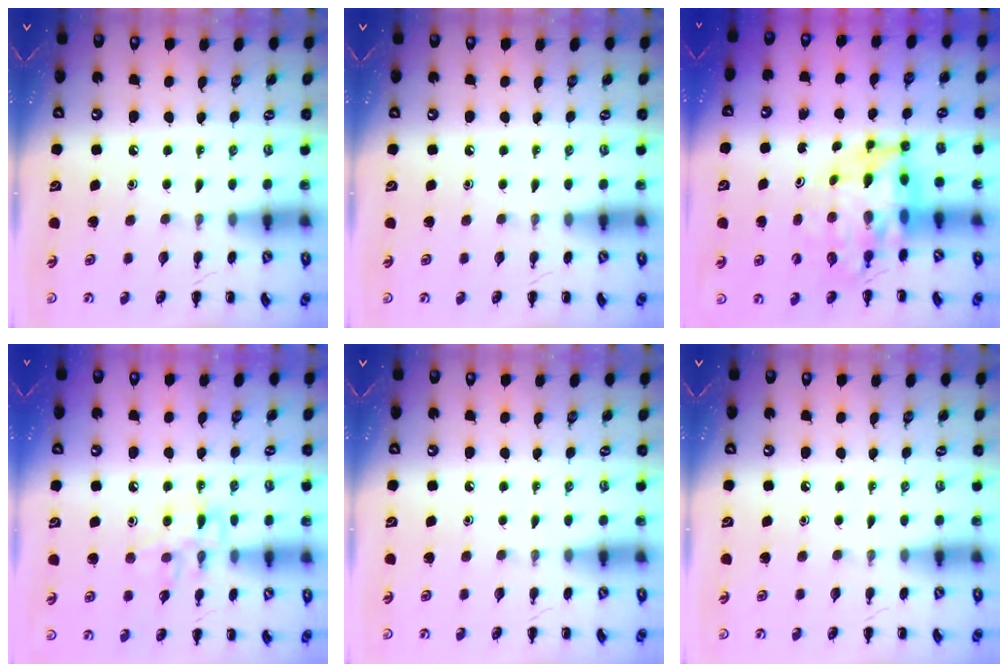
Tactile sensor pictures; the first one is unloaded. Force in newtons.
{"total": 0.0}
{"total": 7.4, "press": 7.0, "slide": 2.3}
{"total": 9.4, "press": 9.4, "slide": 0.3}
{"total": 0.0}
{"total": 0.0}